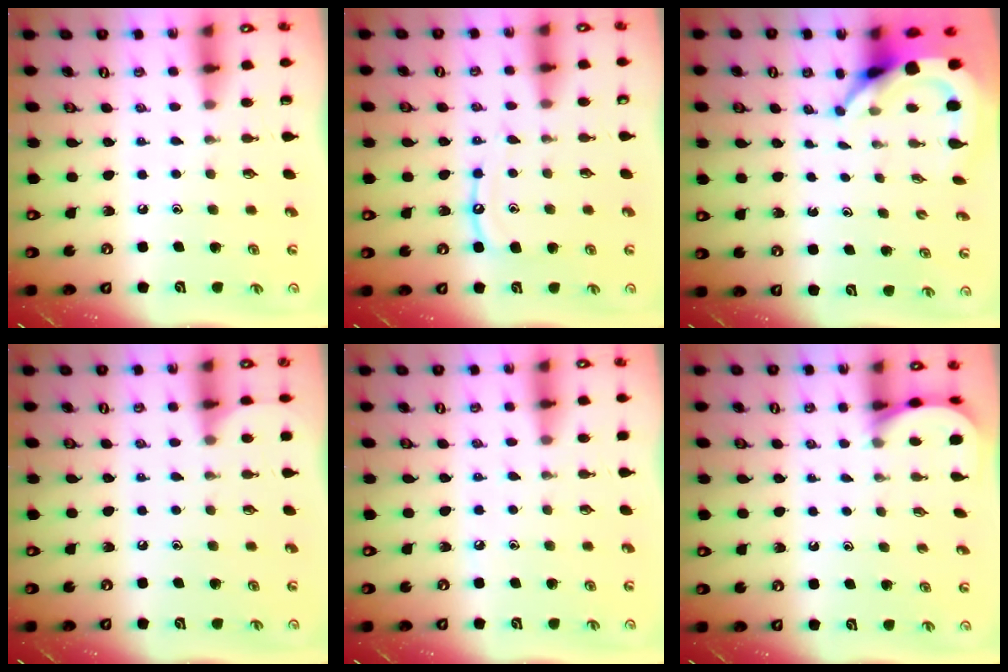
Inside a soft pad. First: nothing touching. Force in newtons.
{"total": 9.1, "press": 9.1, "slide": 0.9}
{"total": 5.6, "press": 5.6, "slide": 0.7}
{"total": 4.2, "press": 4.2, "slide": 0.5}
{"total": 3.7, "press": 3.7, "slide": 0.6}
{"total": 2.5, "press": 2.5, "slide": 0.3}